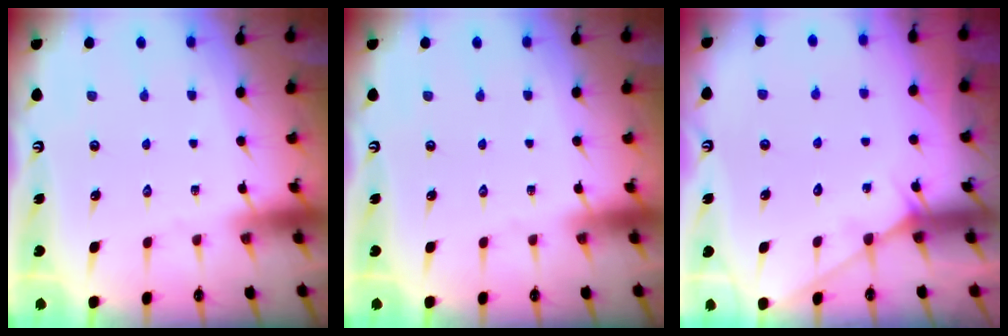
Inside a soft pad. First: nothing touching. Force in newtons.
{"total": 0.0}
{"total": 3.0, "press": 3.0, "slide": 0.3}